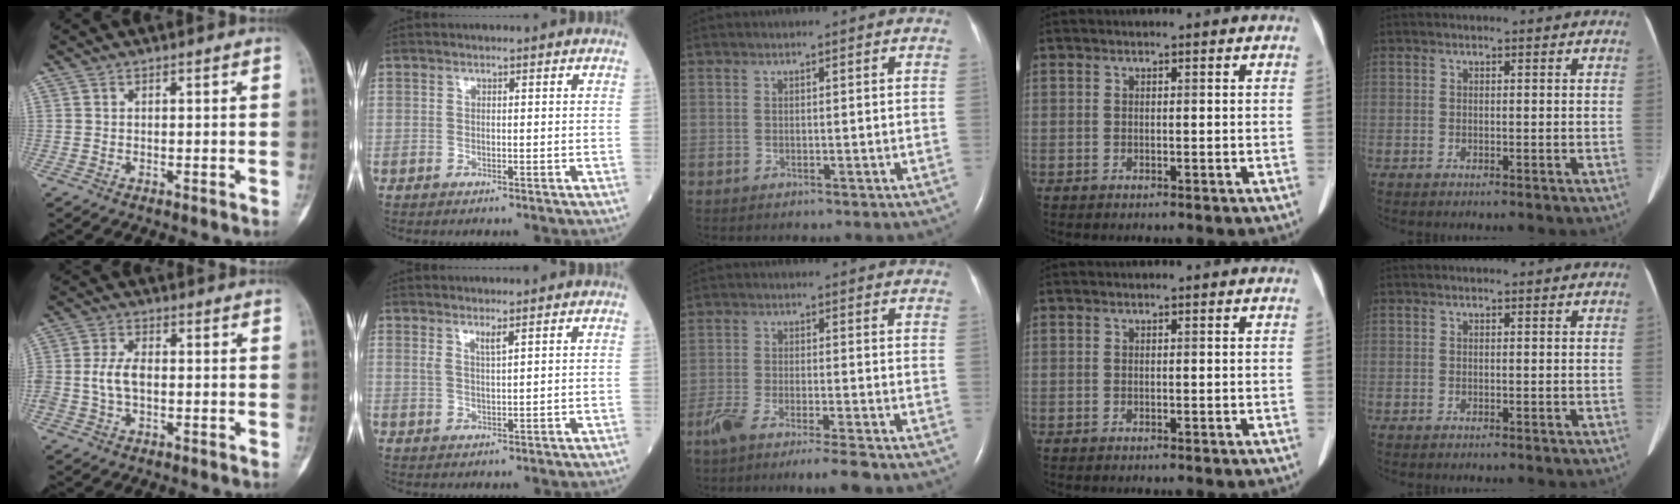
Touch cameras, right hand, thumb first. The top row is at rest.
{"thumb": {"total": 5.2, "force": [-0.5, 3.0, 4.2], "torque": [-0.093, 0.012, -0.011]}, "index": {"total": 1.9, "force": [1.3, 0.0, 1.3], "torque": [-0.027, -0.006, 0.026]}, "middle": {"total": 8.0, "force": [-6.4, 0.0, 4.8], "torque": [-0.082, -0.016, -0.108]}}